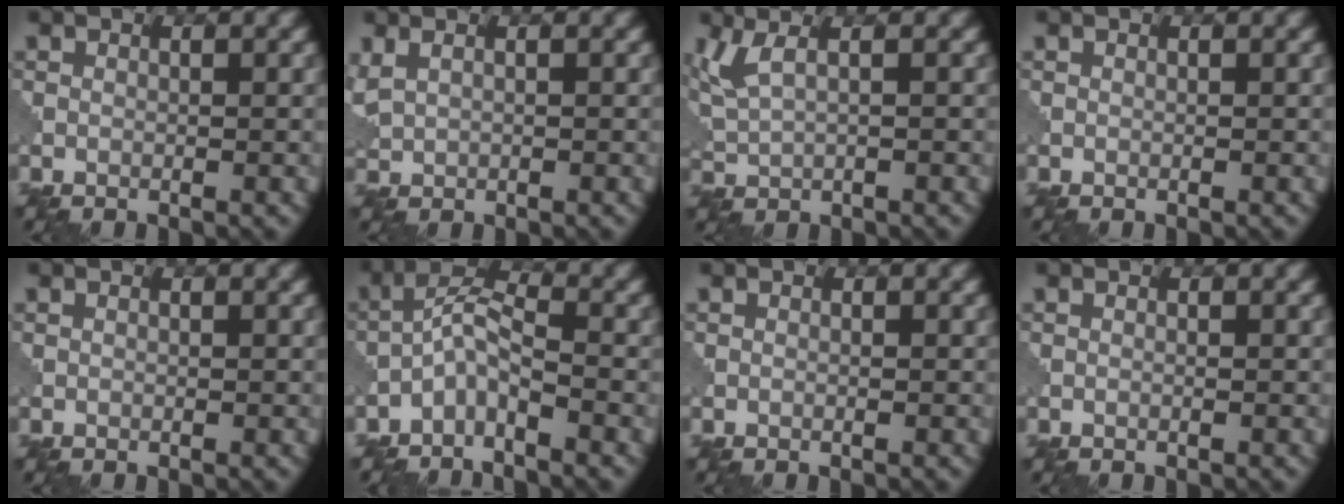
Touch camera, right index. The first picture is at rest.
{"total": 1.8, "force": [1.1, 0.9, 1.2], "torque": [-0.033, 0.007, 0.028]}
{"total": 4.4, "force": [2.2, 1.7, 3.4], "torque": [-0.084, 0.014, 0.038]}
{"total": 0.0}
{"total": 0.0}
{"total": 3.3, "force": [-2.2, 0.9, 2.3], "torque": [-0.045, 0.013, -0.054]}
{"total": 0.0}
{"total": 0.0}